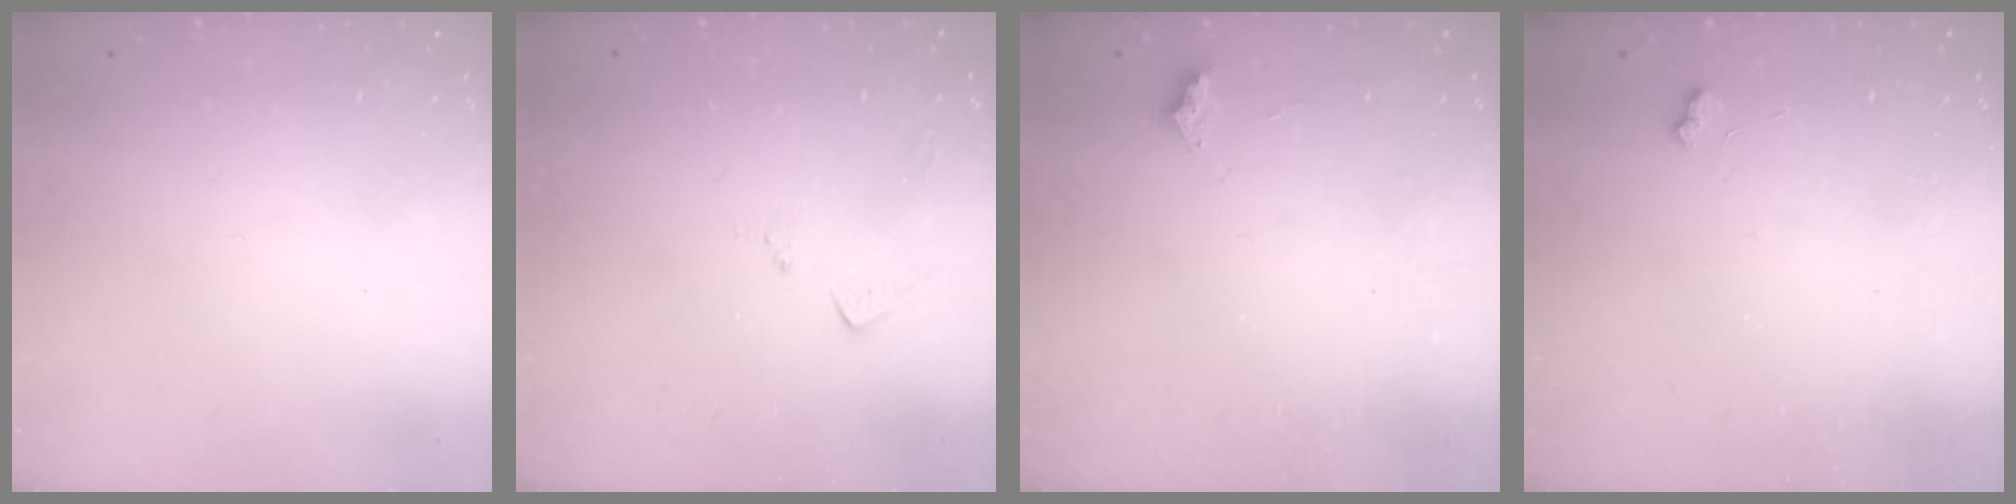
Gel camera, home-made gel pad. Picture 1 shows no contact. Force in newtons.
{"total": 6.6, "press": 6.6, "slide": 0.7}
{"total": 2.4, "press": 2.4, "slide": 0.4}
{"total": 2.3, "press": 2.3, "slide": 0.4}